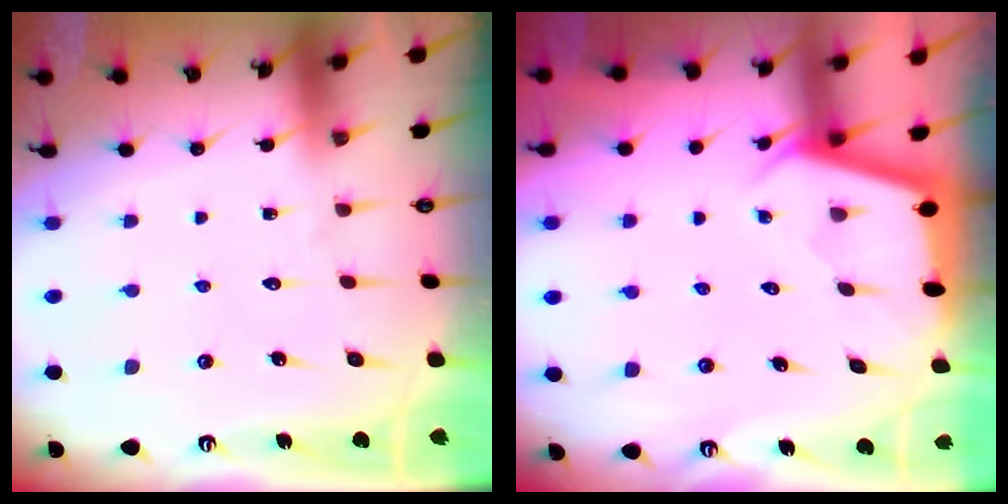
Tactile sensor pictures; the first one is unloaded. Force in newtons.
{"total": 2.4, "press": 2.4, "slide": 0.2}